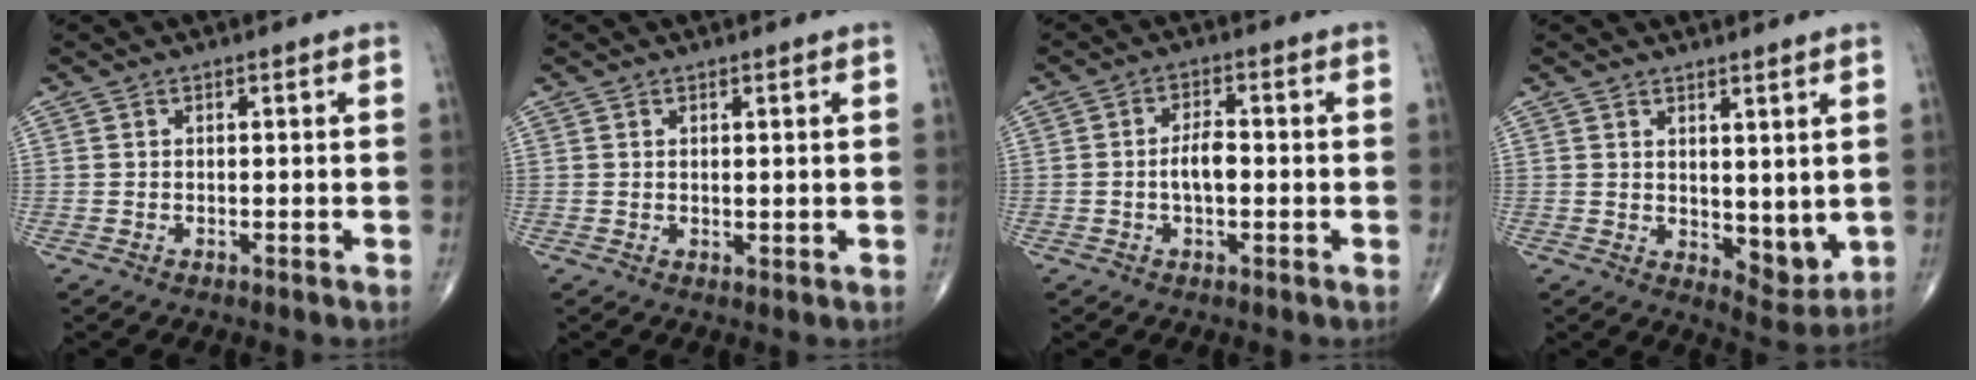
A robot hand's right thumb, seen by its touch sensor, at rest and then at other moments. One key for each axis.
{"total": 0.8, "fx": 0.5, "fy": 0.3, "fz": 0.5, "tx": -0.008, "ty": -0.006, "tz": 0.008}
{"total": 4.2, "fx": -0.7, "fy": 2.0, "fz": 3.6, "tx": -0.062, "ty": 0.014, "tz": -0.015}
{"total": 6.5, "fx": 1.7, "fy": 3.5, "fz": 5.2, "tx": -0.051, "ty": -0.028, "tz": 0.040}